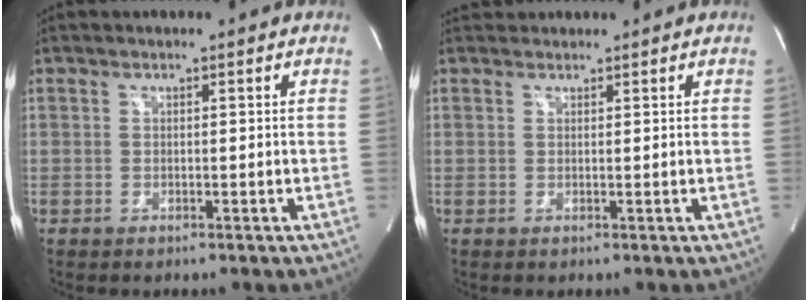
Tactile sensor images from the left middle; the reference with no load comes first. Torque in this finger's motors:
{"motor_torque": [0.20, -0.11, -0.11, 0.00]}